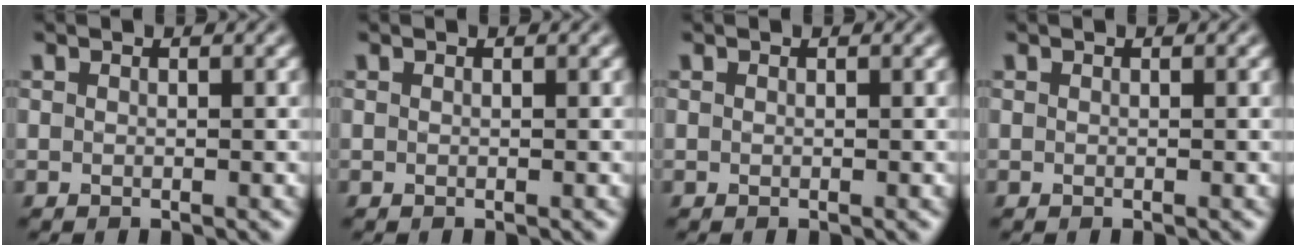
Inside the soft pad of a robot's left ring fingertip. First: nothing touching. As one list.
[{"total": 0.0}, {"total": 0.0}, {"total": 0.0}]